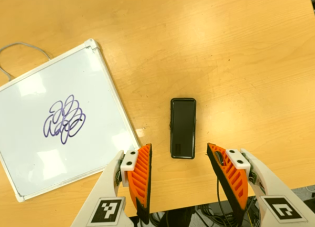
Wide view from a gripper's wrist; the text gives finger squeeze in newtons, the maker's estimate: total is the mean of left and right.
{"total": 0.0}